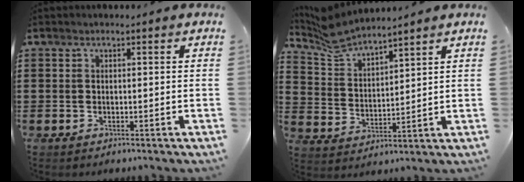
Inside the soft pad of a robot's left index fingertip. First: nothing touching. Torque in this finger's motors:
{"motor_torque": [0.34, -0.42, 0.01, 0.01]}